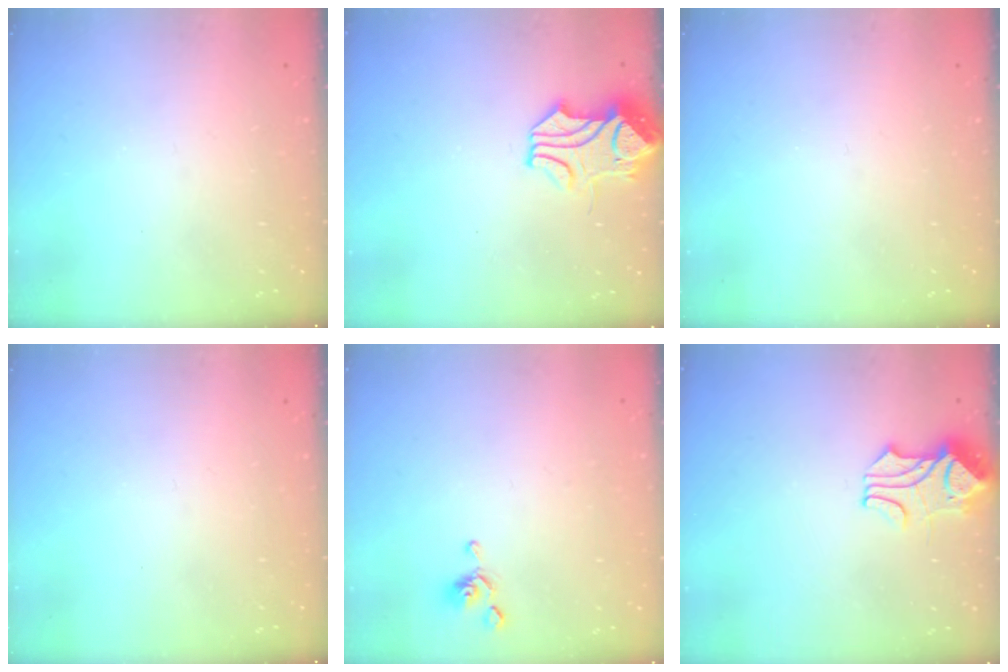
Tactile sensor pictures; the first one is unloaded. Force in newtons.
{"total": 2.1, "press": 2.0, "slide": 0.7}
{"total": 0.0}
{"total": 0.0}
{"total": 0.0}
{"total": 1.7, "press": 1.2, "slide": 1.1}